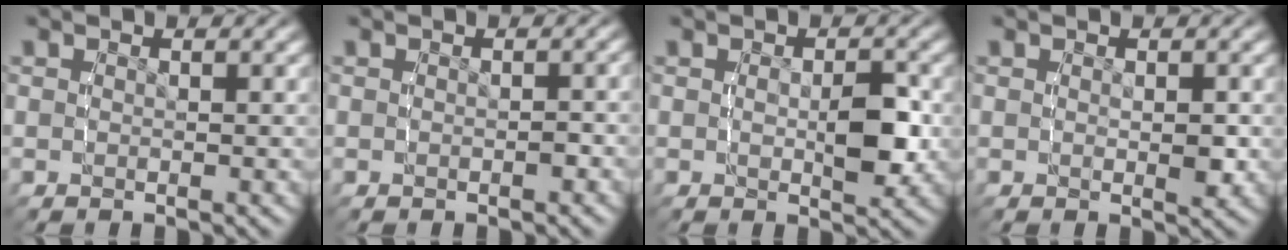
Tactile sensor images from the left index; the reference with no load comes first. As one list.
[{"total": 0.6, "force": [-0.4, 0.4, 0.2], "torque": [-0.005, 0.002, -0.008]}, {"total": 2.1, "force": [0.2, 0.9, 1.8], "torque": [-0.030, -0.003, 0.001]}, {"total": 1.1, "force": [0.2, 0.7, 0.8], "torque": [-0.010, -0.003, 0.003]}]